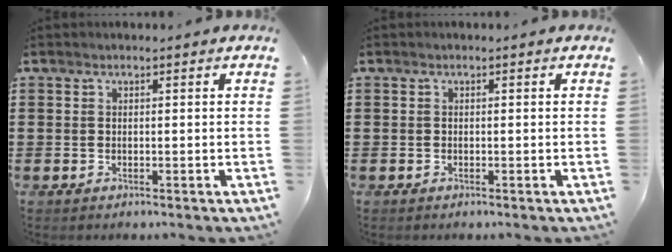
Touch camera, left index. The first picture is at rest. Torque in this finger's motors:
{"motor_torque": [-0.02, -0.02, 0.00, -0.01]}